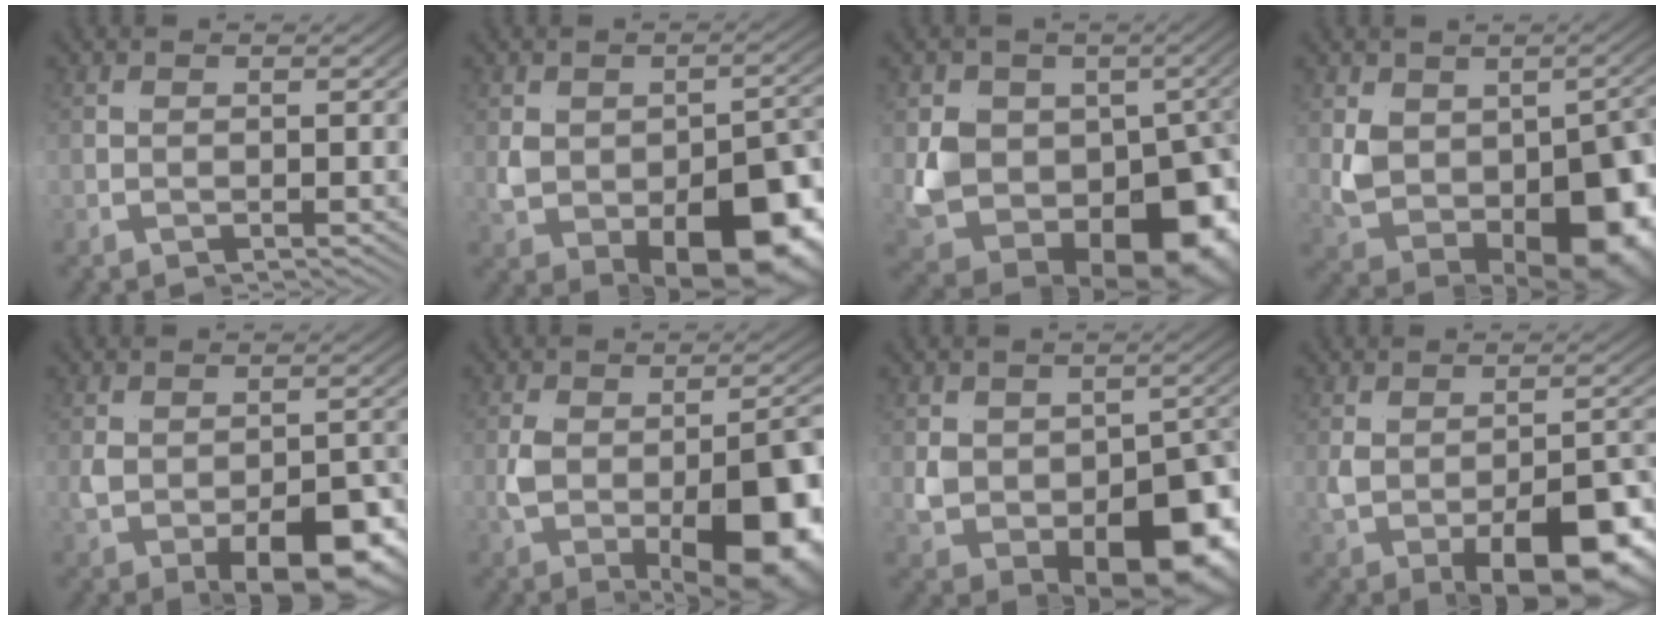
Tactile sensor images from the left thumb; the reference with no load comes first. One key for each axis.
{"total": 9.8, "fx": -2.2, "fy": 4.8, "fz": 8.3, "tx": -0.131, "ty": -0.031, "tz": -0.008}
{"total": 19.5, "fx": -0.8, "fy": 14.9, "fz": 12.6, "tx": -0.219, "ty": -0.027, "tz": -0.020}
{"total": 13.1, "fx": -1.2, "fy": 8.5, "fz": 9.8, "tx": -0.169, "ty": -0.024, "tz": -0.009}
{"total": 5.3, "fx": -1.4, "fy": 1.7, "fz": 4.8, "tx": -0.073, "ty": -0.009, "tz": -0.009}
{"total": 9.7, "fx": -2.2, "fy": 3.4, "fz": 8.8, "tx": -0.144, "ty": -0.018, "tz": -0.017}
{"total": 10.6, "fx": -2.3, "fy": 6.2, "fz": 8.3, "tx": -0.131, "ty": -0.036, "tz": -0.013}
{"total": 6.7, "fx": -1.7, "fy": 1.6, "fz": 6.3, "tx": -0.099, "ty": -0.006, "tz": -0.014}